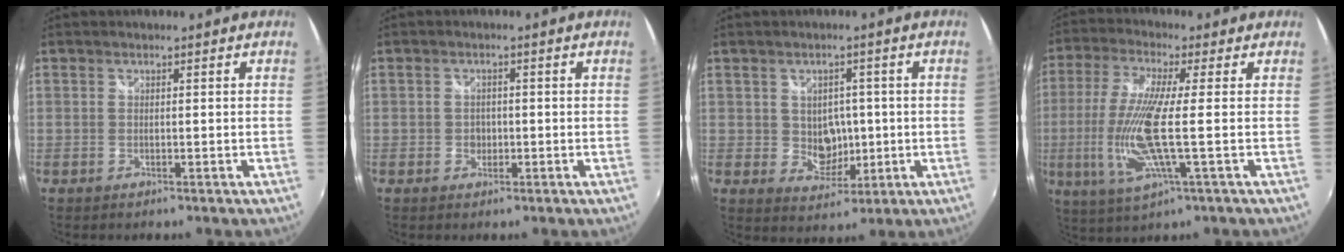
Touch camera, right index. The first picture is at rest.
{"total": 1.9, "force": [-0.5, 1.8, 0.5], "torque": [-0.008, 0.003, -0.003]}
{"total": 5.4, "force": [0.2, 4.7, 2.6], "torque": [-0.046, 0.006, 0.016]}
{"total": 12.5, "force": [-1.8, 0.9, 12.4], "torque": [-0.256, -0.011, -0.029]}